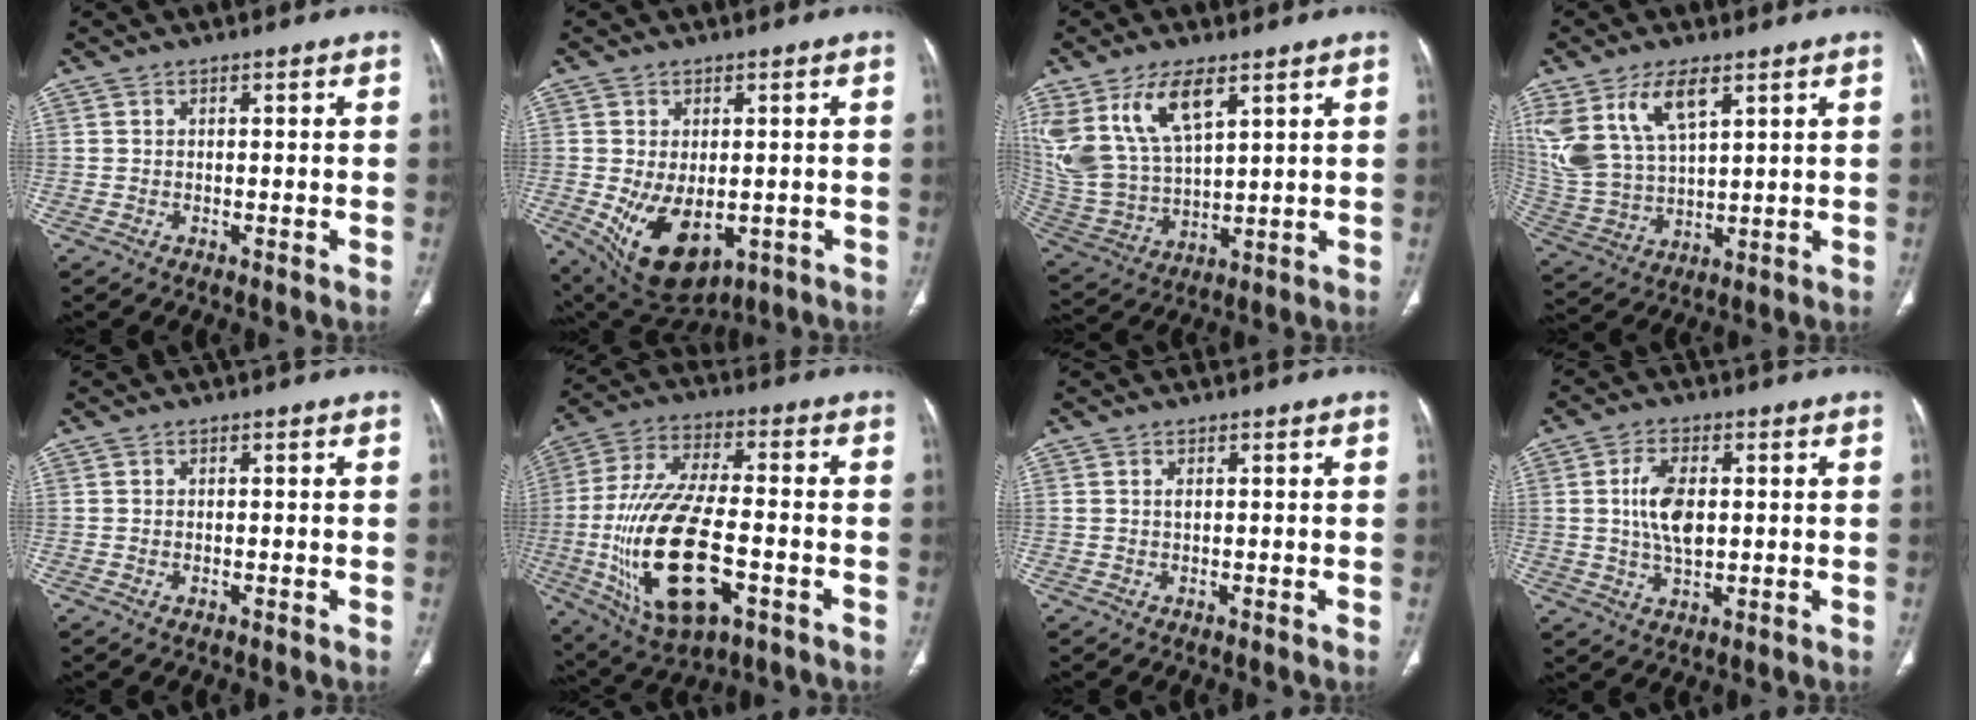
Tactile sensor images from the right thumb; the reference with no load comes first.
{"total": 12.5, "force": [-2.8, 7.5, 9.6], "torque": [-0.154, -0.012, -0.018]}
{"total": 16.3, "force": [8.3, 7.8, 11.6], "torque": [-0.228, -0.028, 0.179]}
{"total": 14.8, "force": [7.5, 7.1, 10.6], "torque": [-0.213, -0.021, 0.162]}
{"total": 0.6, "force": [-0.1, 0.3, 0.4], "torque": [-0.013, 0.004, 0.000]}
{"total": 22.5, "force": [-5.5, 9.9, 19.4], "torque": [-0.394, 0.014, -0.082]}
{"total": 0.8, "force": [0.3, 0.4, 0.6], "torque": [-0.013, 0.003, 0.006]}
{"total": 8.1, "force": [0.9, 4.3, 6.8], "torque": [-0.129, -0.002, 0.019]}